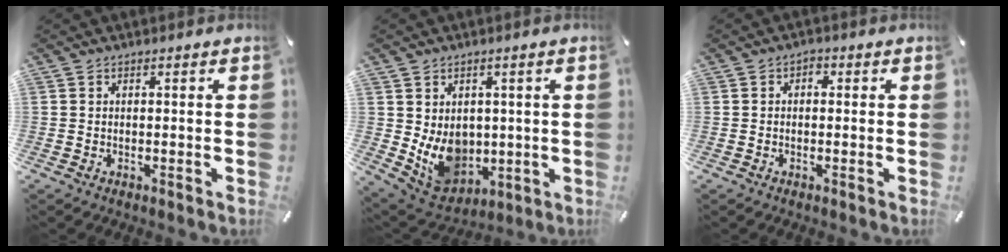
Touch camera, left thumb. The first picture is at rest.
{"total": 9.8, "force": [0.6, 8.6, 4.6], "torque": [-0.085, -0.020, 0.023]}
{"total": 1.7, "force": [-0.5, 1.3, 0.9], "torque": [-0.019, 0.008, -0.011]}